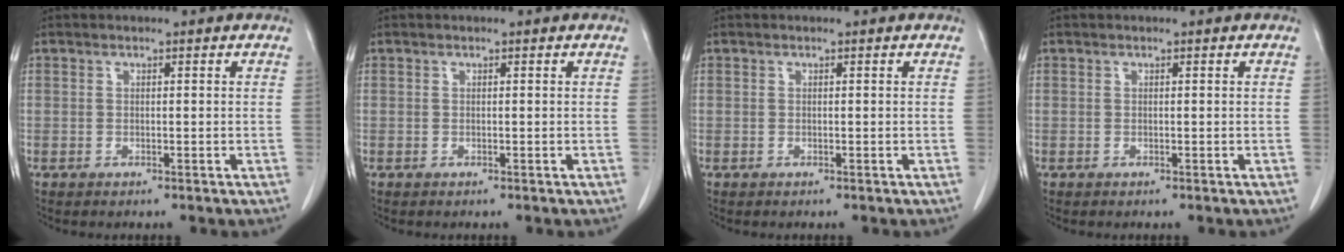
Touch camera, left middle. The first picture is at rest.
{"total": 0.0}
{"total": 0.0}
{"total": 0.0}